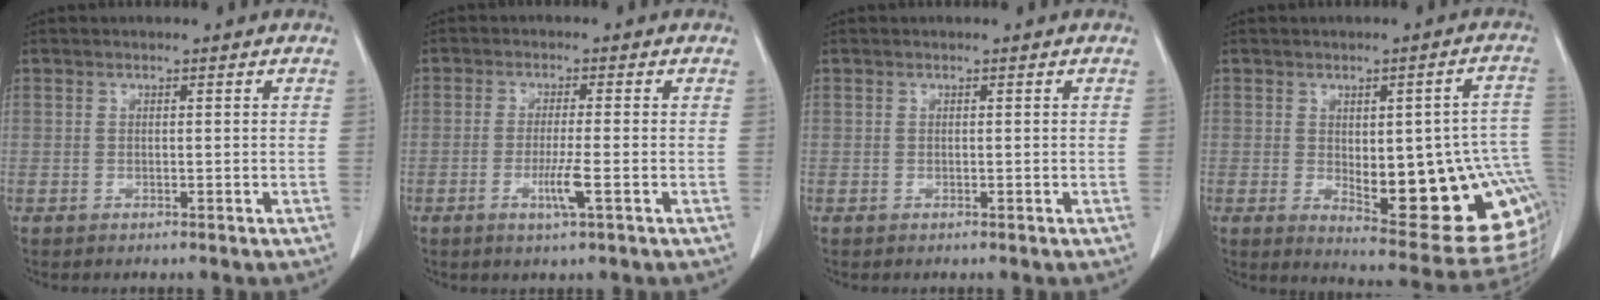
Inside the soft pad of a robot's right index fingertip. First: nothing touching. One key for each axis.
{"total": 4.1, "fx": -1.5, "fy": -0.3, "fz": 3.8, "tx": -0.076, "ty": -0.008, "tz": -0.026}
{"total": 0.0}
{"total": 20.7, "fx": -2.5, "fy": 6.1, "fz": 19.7, "tx": -0.172, "ty": 0.015, "tz": -0.005}